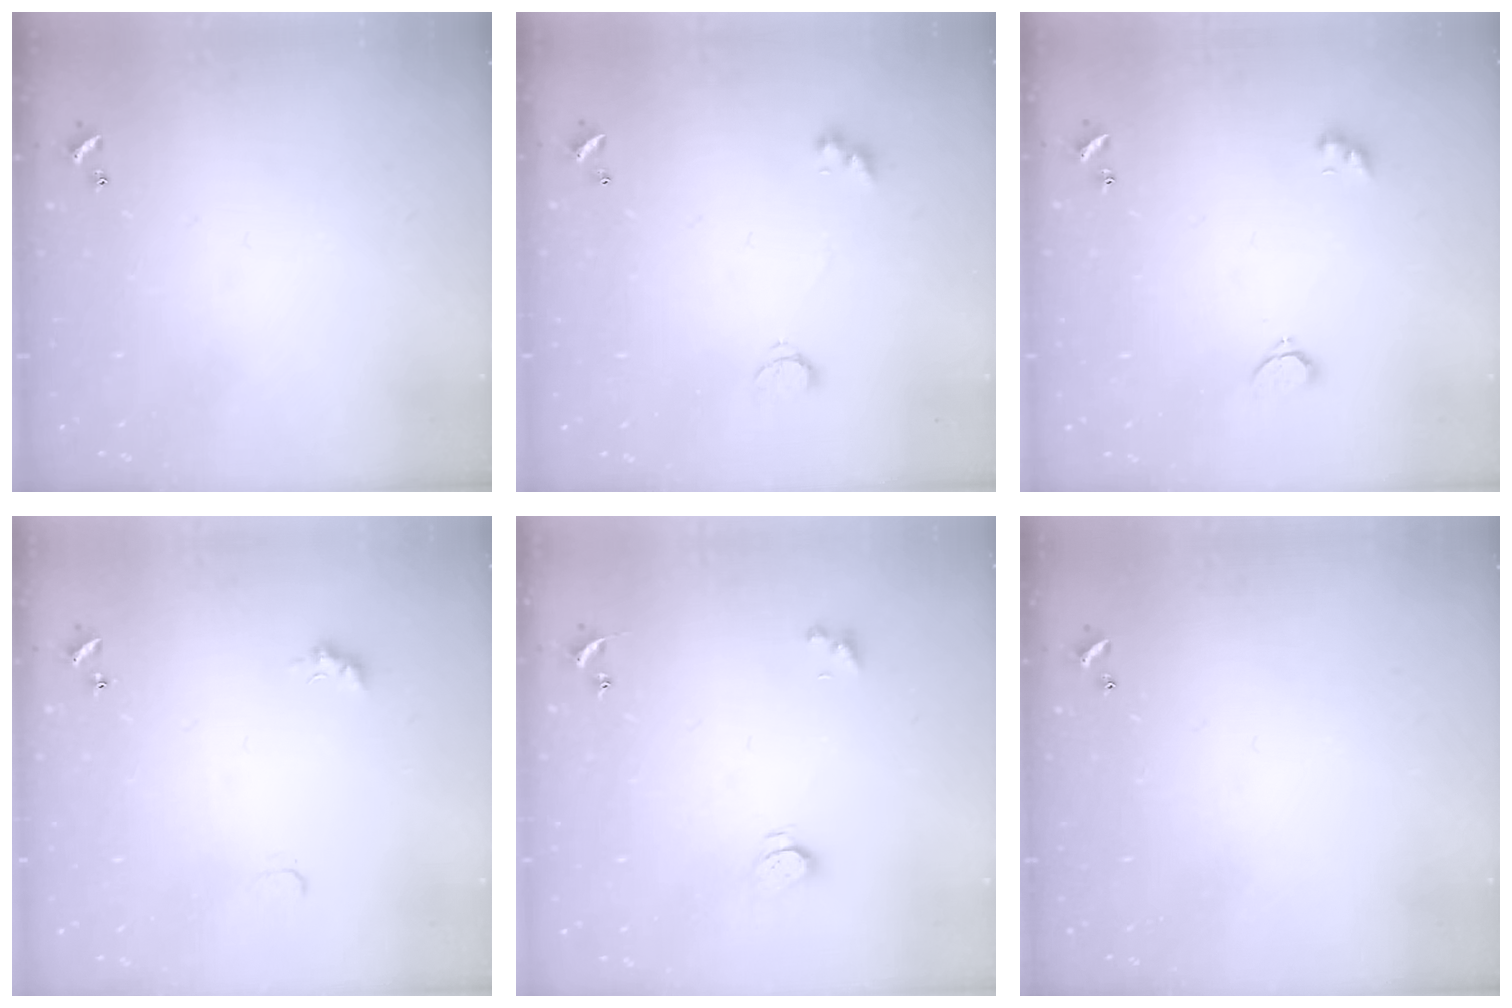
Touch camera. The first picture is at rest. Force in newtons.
{"total": 4.1, "press": 4.0, "slide": 0.7}
{"total": 2.6, "press": 2.6, "slide": 0.5}
{"total": 2.4, "press": 2.3, "slide": 0.5}
{"total": 2.7, "press": 2.7, "slide": 0.3}
{"total": 0.0}